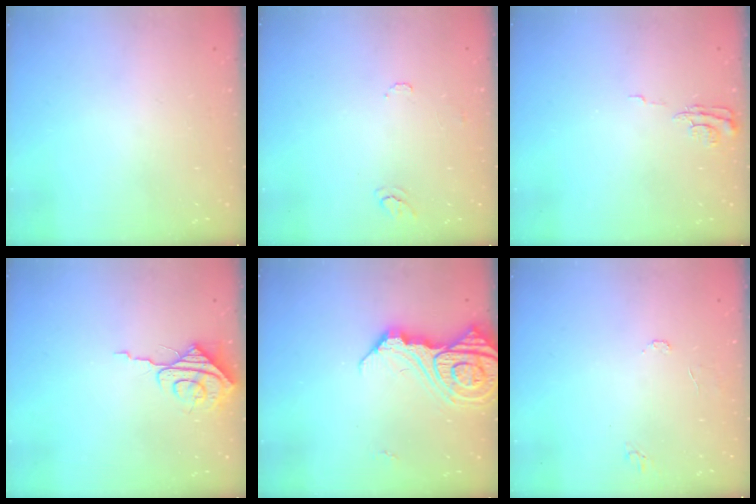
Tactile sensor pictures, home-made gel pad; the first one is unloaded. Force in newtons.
{"total": 5.9, "press": 5.9, "slide": 0.6}
{"total": 6.2, "press": 6.2, "slide": 0.4}
{"total": 7.6, "press": 7.5, "slide": 0.7}
{"total": 15.5, "press": 15.4, "slide": 1.7}
{"total": 4.9, "press": 4.9, "slide": 0.4}